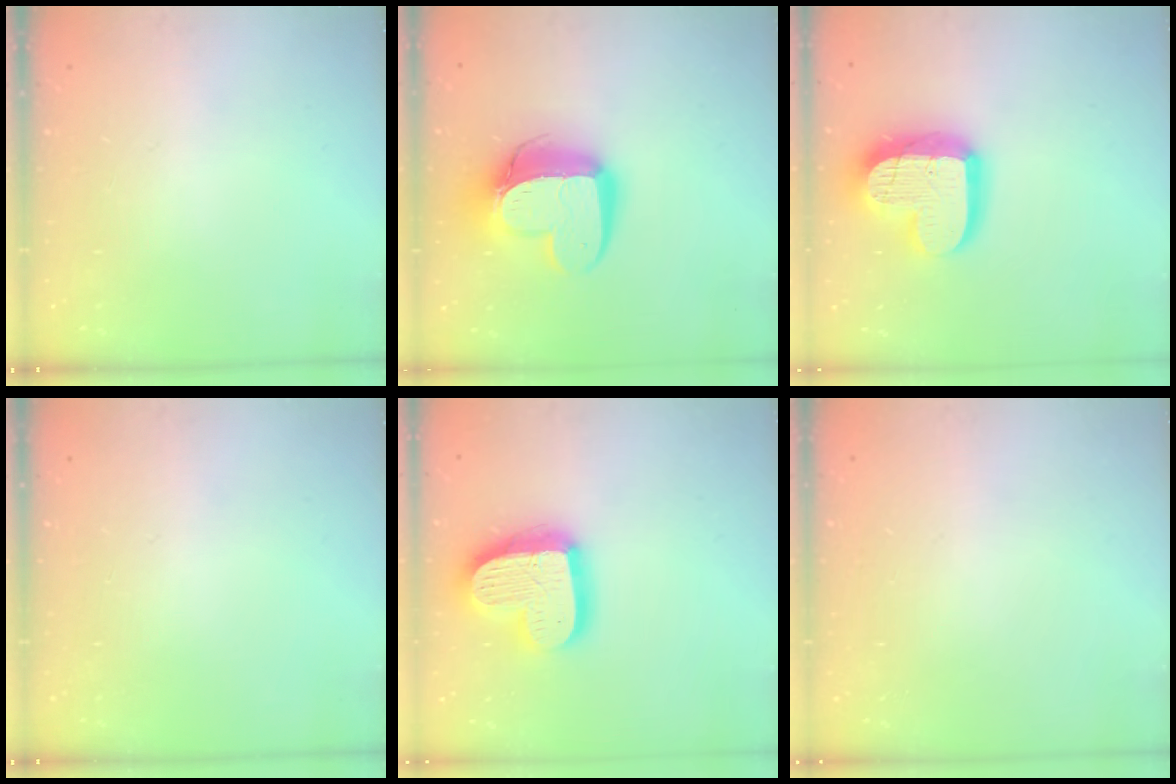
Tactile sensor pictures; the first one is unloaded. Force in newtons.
{"total": 14.9, "press": 14.9, "slide": 1.4}
{"total": 16.9, "press": 16.9, "slide": 1.3}
{"total": 0.0}
{"total": 19.4, "press": 19.3, "slide": 1.5}
{"total": 0.0}